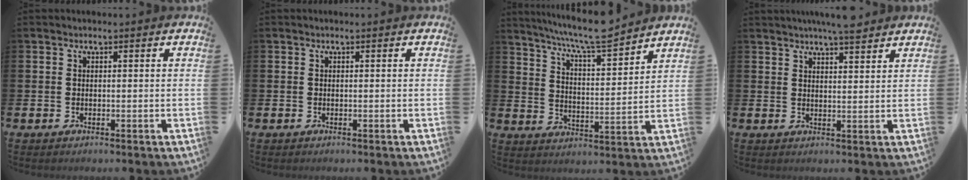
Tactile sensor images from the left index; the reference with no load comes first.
{"total": 0.0}
{"total": 8.5, "force": [8.0, 0.1, 2.9], "torque": [-0.079, -0.051, 0.141]}
{"total": 4.8, "force": [4.6, 0.1, 1.4], "torque": [-0.027, -0.021, 0.080]}